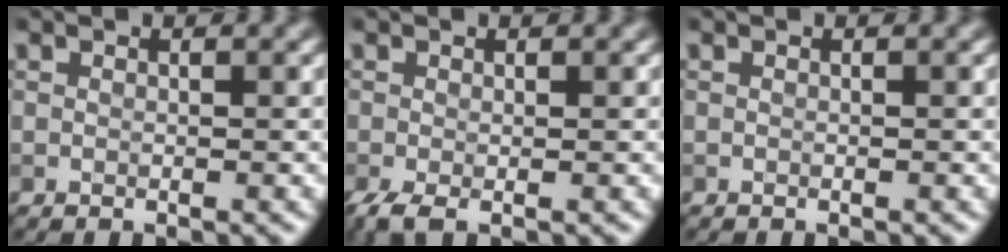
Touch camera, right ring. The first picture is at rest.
{"total": 1.8, "force": [-0.8, 0.4, 1.5], "torque": [-0.036, -0.009, -0.020]}
{"total": 0.0}